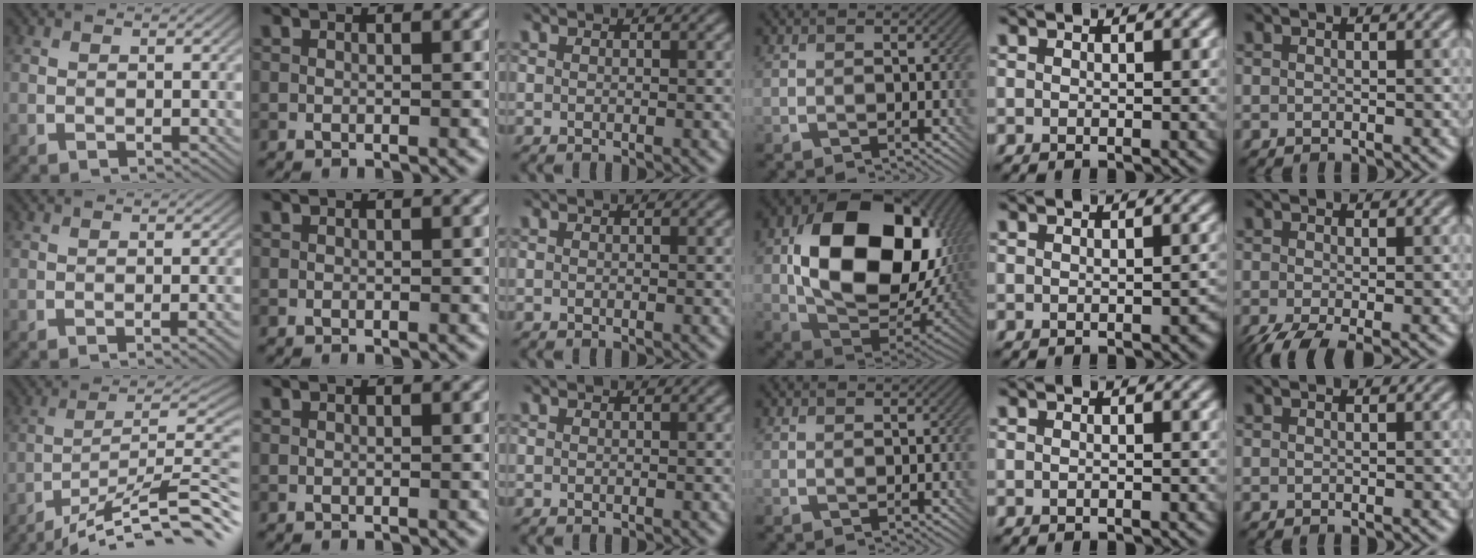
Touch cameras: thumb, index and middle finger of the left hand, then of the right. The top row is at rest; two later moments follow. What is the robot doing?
{"motion": "screw", "object": "bottle cap"}